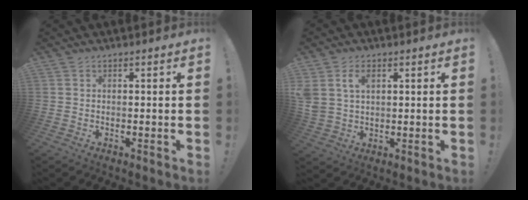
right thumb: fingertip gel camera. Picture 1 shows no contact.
{"total": 6.1, "force": [2.5, 4.1, 3.7], "torque": [-0.078, 0.000, 0.049]}